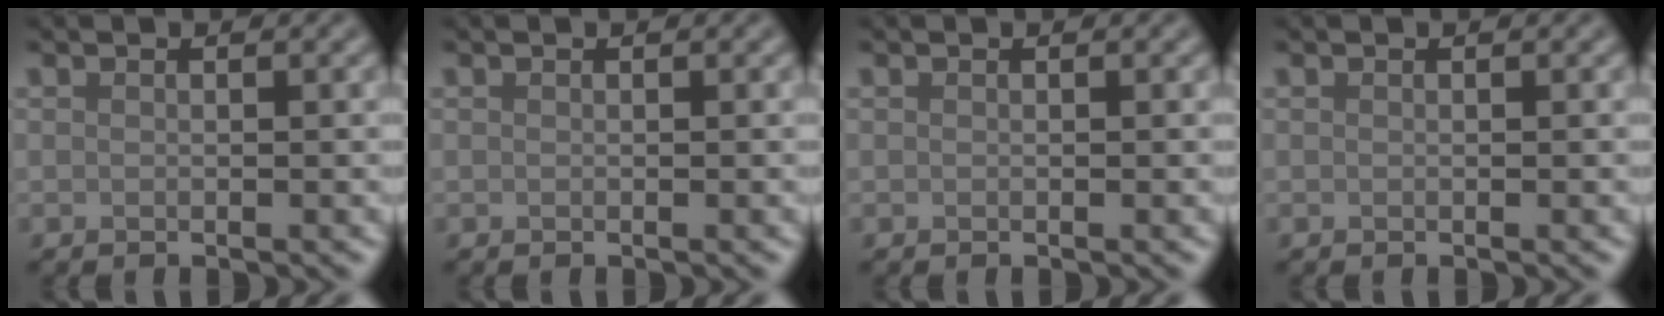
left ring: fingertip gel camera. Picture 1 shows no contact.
{"total": 0.0}
{"total": 0.0}
{"total": 0.0}